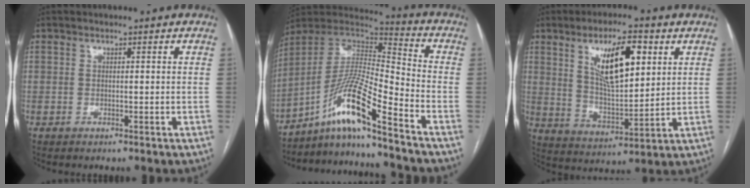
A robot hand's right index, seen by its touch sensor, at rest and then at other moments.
{"total": 13.5, "force": [-9.5, -0.2, 9.7], "torque": [-0.186, 0.012, -0.173]}
{"total": 12.6, "force": [5.1, 3.8, 10.9], "torque": [-0.194, 0.004, 0.095]}